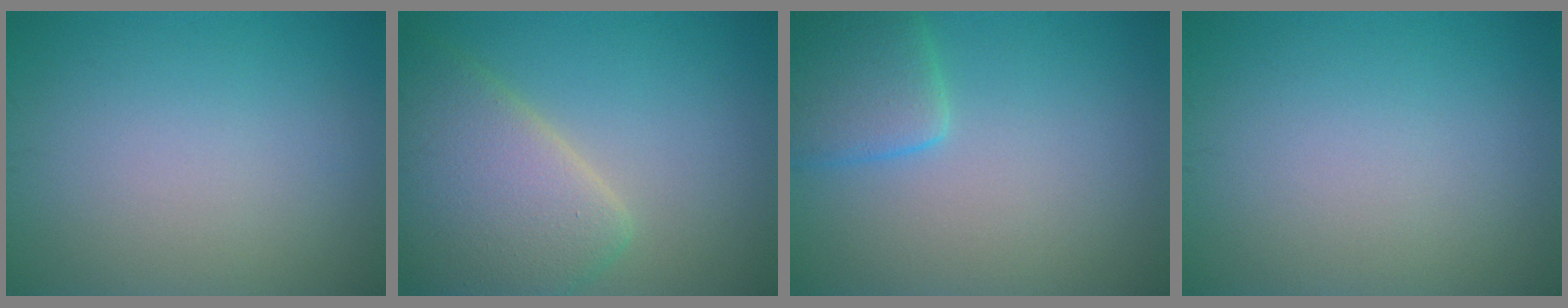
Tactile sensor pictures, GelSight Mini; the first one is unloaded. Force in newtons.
{"total": 7.3, "press": 7.3, "slide": 0.6}
{"total": 3.8, "press": 3.8, "slide": 0.2}
{"total": 0.0}